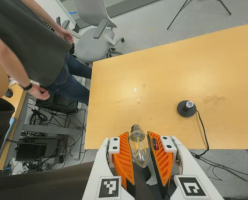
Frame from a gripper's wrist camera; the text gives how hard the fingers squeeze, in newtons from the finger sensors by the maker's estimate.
{"total": 17.0, "left": 18.6, "right": 15.4}